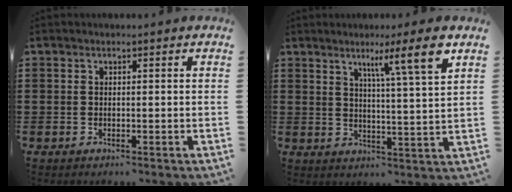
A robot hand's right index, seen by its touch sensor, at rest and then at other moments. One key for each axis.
{"total": 8.0, "fx": 5.0, "fy": -0.4, "fz": 6.3, "tx": -0.104, "ty": -0.022, "tz": 0.074}